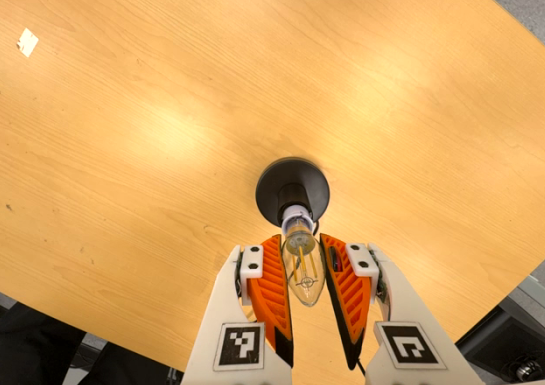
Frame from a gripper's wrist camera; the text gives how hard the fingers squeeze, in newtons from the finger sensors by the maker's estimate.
{"total": 11.8, "left": 11.4, "right": 12.2}